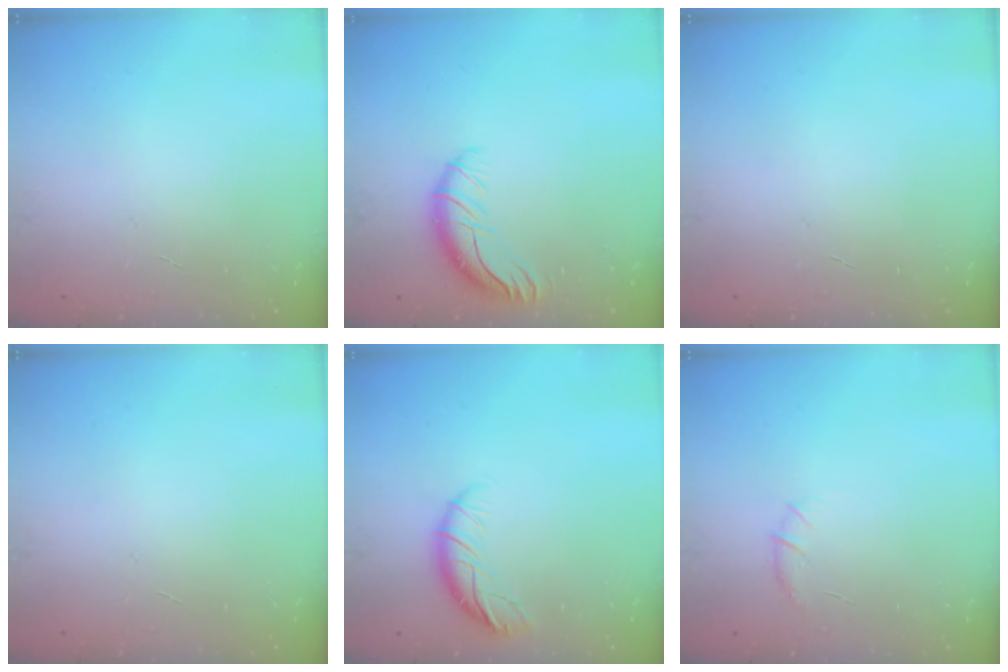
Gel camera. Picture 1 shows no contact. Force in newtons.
{"total": 10.4, "press": 10.1, "slide": 2.2}
{"total": 0.0}
{"total": 0.0}
{"total": 9.2, "press": 9.1, "slide": 1.3}
{"total": 5.7, "press": 5.6, "slide": 1.5}